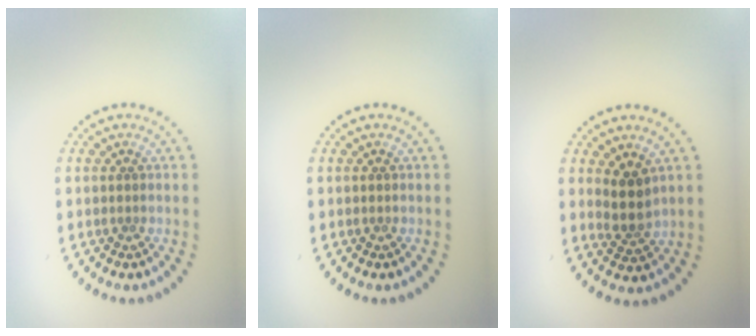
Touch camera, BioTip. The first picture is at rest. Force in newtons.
{"total": 0.0}
{"total": 2.5, "press": 2.0, "slide": 1.4}